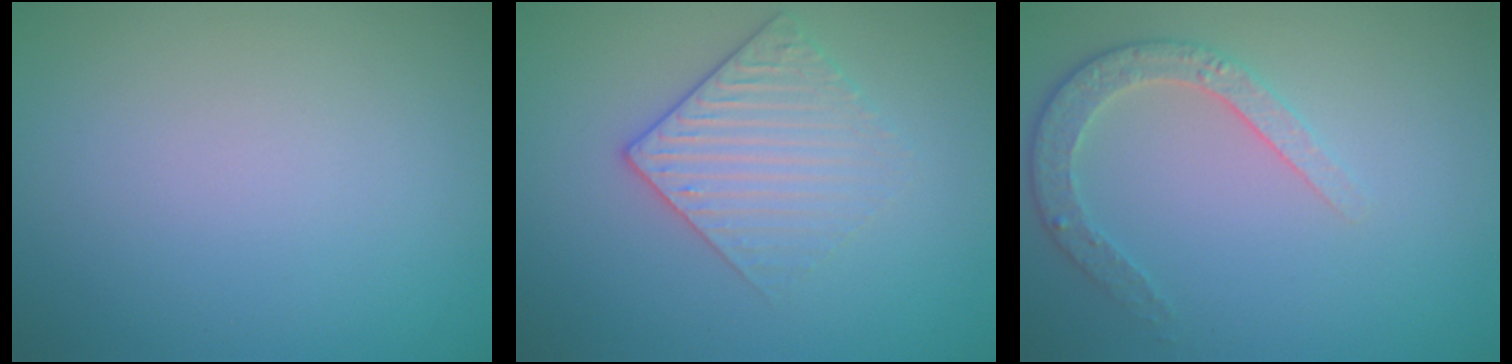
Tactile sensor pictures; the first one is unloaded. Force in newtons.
{"total": 3.0, "press": 2.7, "slide": 1.3}
{"total": 2.6, "press": 2.5, "slide": 0.8}